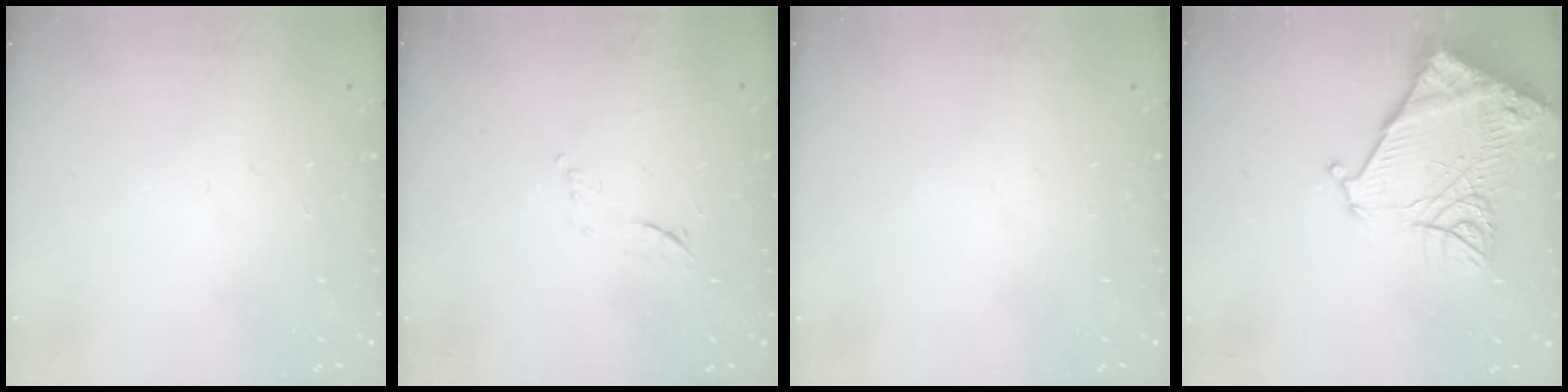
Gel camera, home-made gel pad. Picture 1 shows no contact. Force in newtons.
{"total": 7.6, "press": 7.6, "slide": 0.9}
{"total": 0.0}
{"total": 17.1, "press": 17.0, "slide": 1.9}